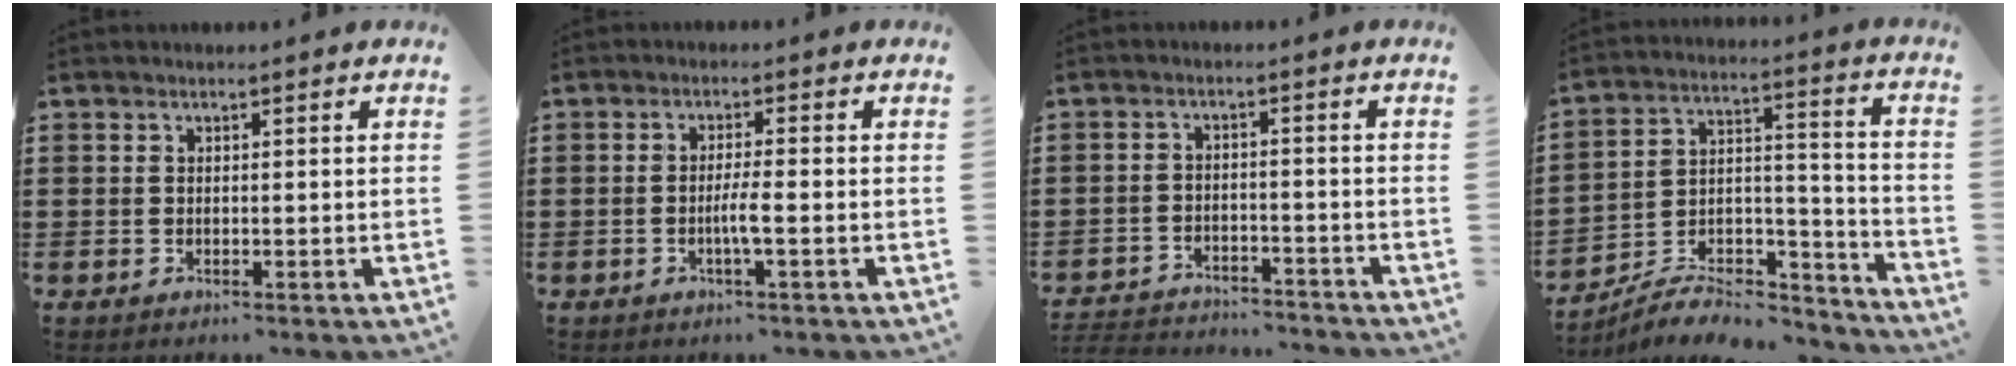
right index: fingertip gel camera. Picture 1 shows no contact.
{"total": 2.8, "force": [-0.9, 0.0, 2.6], "torque": [-0.054, -0.006, -0.020]}
{"total": 3.6, "force": [-3.5, 0.3, 0.2], "torque": [-0.016, -0.001, -0.078]}
{"total": 6.8, "force": [-5.8, 2.5, 2.5], "torque": [-0.033, 0.014, -0.109]}